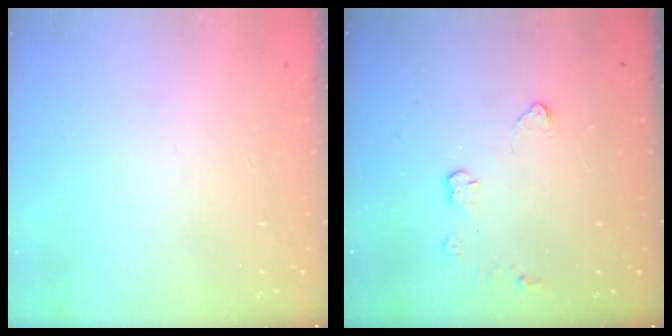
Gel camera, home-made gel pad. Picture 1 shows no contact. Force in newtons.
{"total": 3.9, "press": 3.9, "slide": 0.5}